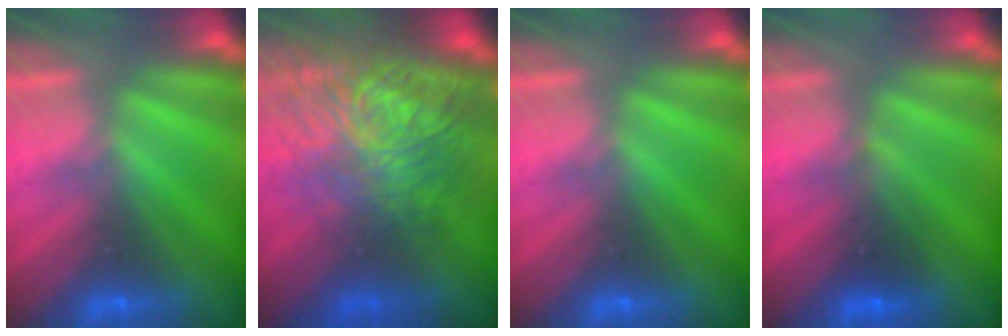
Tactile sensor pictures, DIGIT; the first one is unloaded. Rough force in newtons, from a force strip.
{"total": 7.7}
{"total": 0.0}
{"total": 2.8}